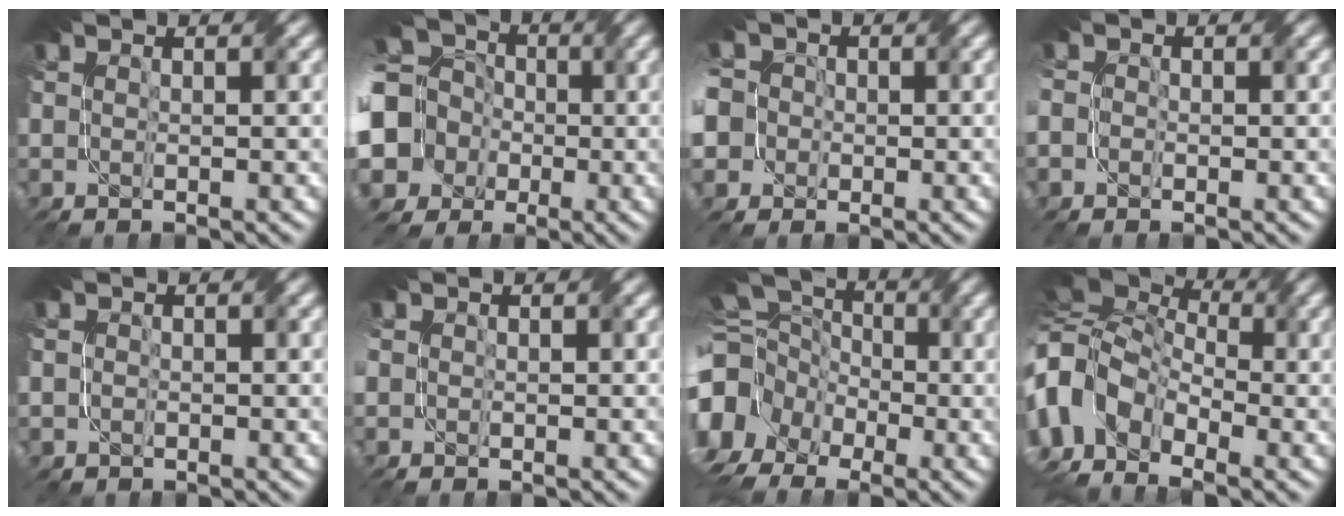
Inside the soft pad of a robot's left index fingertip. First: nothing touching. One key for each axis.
{"total": 13.7, "fx": -0.6, "fy": 12.6, "fz": 5.4, "tx": -0.165, "ty": 0.009, "tz": -0.042}
{"total": 7.9, "fx": -1.4, "fy": 7.3, "fz": 2.6, "tx": -0.068, "ty": 0.011, "tz": -0.065}
{"total": 1.7, "fx": -0.7, "fy": 1.5, "fz": 0.3, "tx": -0.011, "ty": -0.001, "tz": -0.010}
{"total": 1.0, "fx": 0.1, "fy": 0.5, "fz": -0.8, "tx": 0.016, "ty": -0.001, "tz": 0.003}
{"total": 1.5, "fx": 0.0, "fy": 1.3, "fz": 0.8, "tx": -0.020, "ty": -0.002, "tz": 0.003}
{"total": 14.4, "fx": -5.8, "fy": 11.7, "fz": 6.2, "tx": -0.158, "ty": -0.009, "tz": -0.121}
{"total": 12.1, "fx": -3.6, "fy": 8.6, "fz": 7.7, "tx": -0.168, "ty": -0.005, "tz": -0.065}